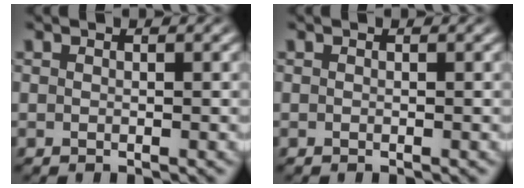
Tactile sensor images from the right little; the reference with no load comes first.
{"total": 0.0}